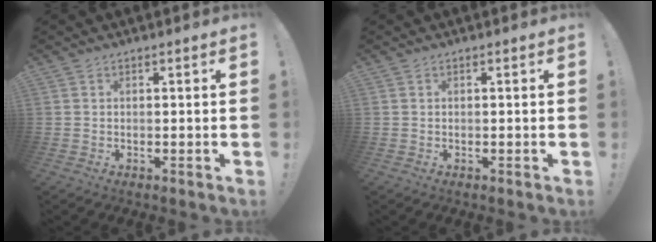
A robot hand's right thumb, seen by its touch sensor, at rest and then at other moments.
{"total": 0.0}